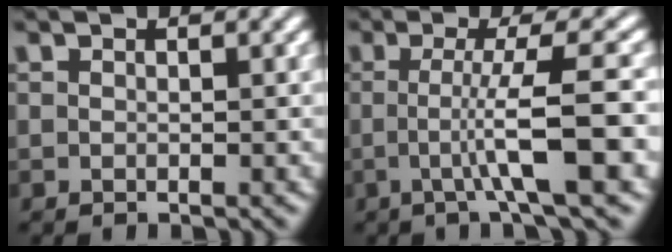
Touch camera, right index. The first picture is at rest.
{"total": 4.4, "force": [-0.7, -0.8, 4.3], "torque": [-0.070, -0.008, -0.006]}